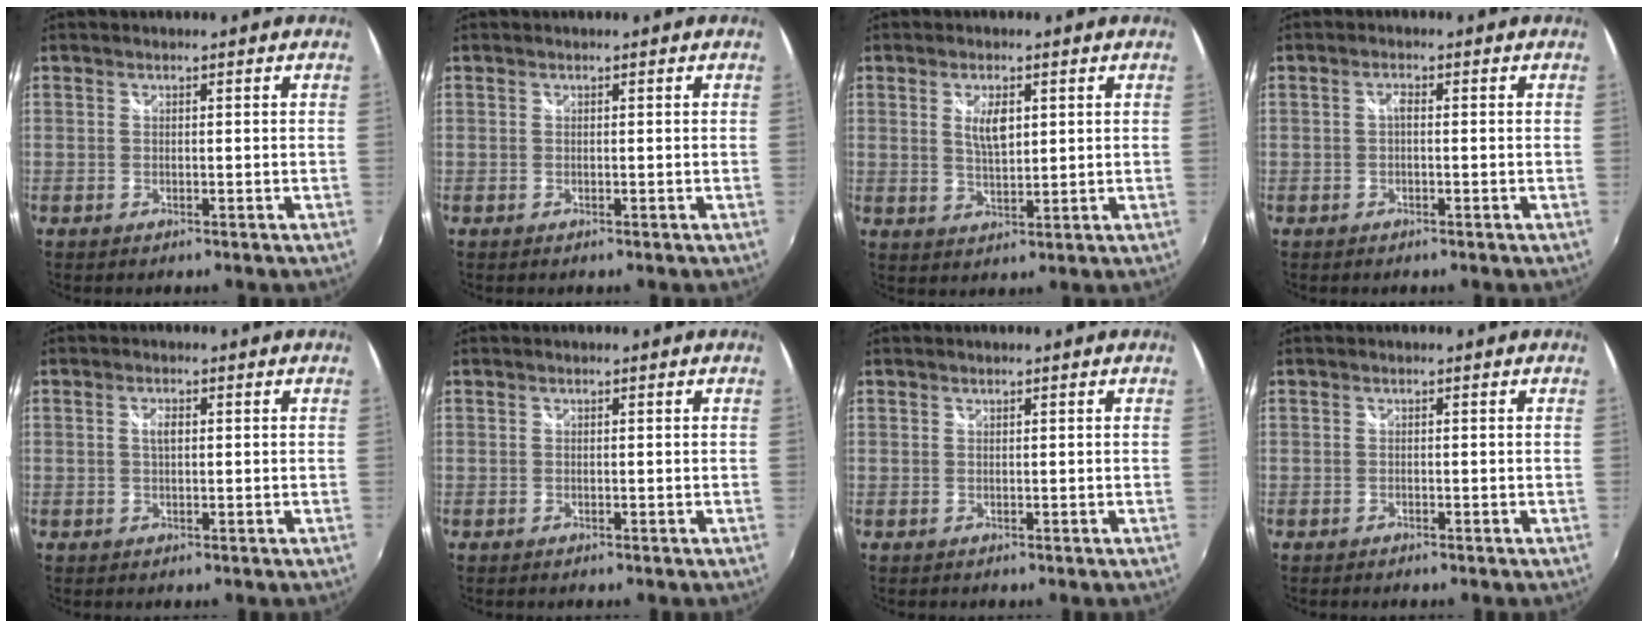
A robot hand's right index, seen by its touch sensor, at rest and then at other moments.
{"total": 0.0}
{"total": 4.8, "force": [1.5, 2.1, 4.0], "torque": [-0.068, -0.003, 0.029]}
{"total": 1.2, "force": [-0.2, 0.5, 1.0], "torque": [-0.020, 0.005, -0.005]}
{"total": 1.8, "force": [0.4, 0.8, 1.5], "torque": [-0.029, 0.002, 0.006]}
{"total": 0.0}
{"total": 0.5, "force": [0.2, 0.5, -0.1], "torque": [0.004, 0.002, 0.002]}
{"total": 0.0}